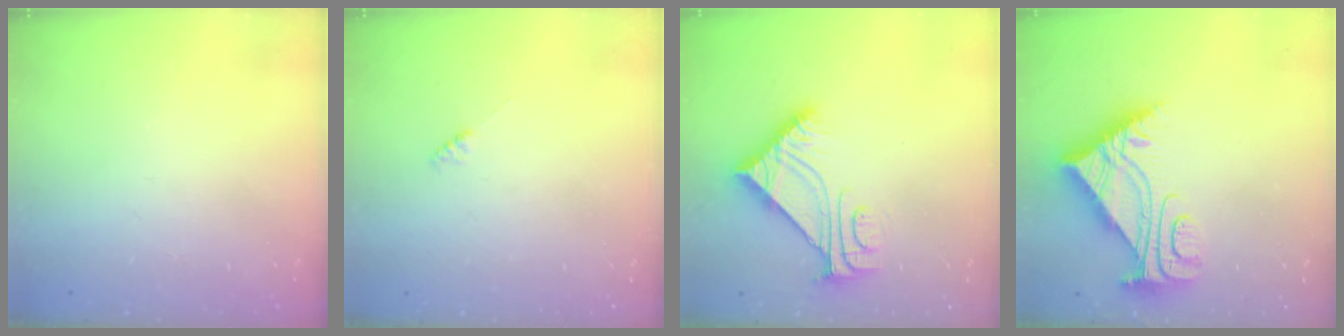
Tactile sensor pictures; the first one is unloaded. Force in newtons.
{"total": 1.9, "press": 1.9, "slide": 0.3}
{"total": 8.8, "press": 8.7, "slide": 0.9}
{"total": 10.8, "press": 10.7, "slide": 0.9}